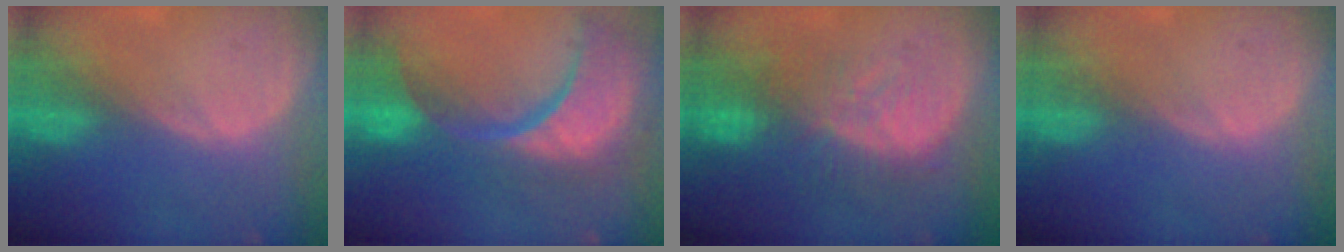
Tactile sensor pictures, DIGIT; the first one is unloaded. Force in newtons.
{"total": 15.5, "press": 12.2, "slide": 9.6}
{"total": 10.0, "press": 9.0, "slide": 4.2}
{"total": 0.0}